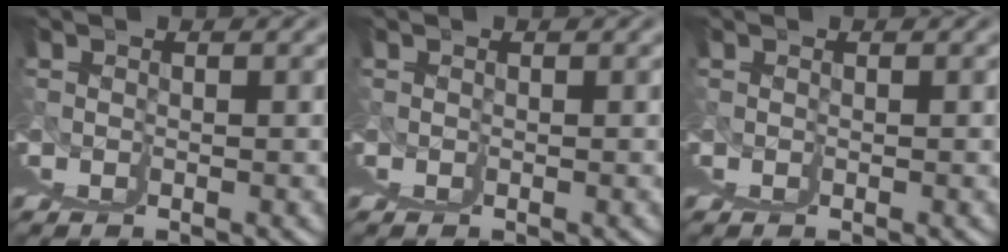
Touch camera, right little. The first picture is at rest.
{"total": 0.0}
{"total": 0.0}